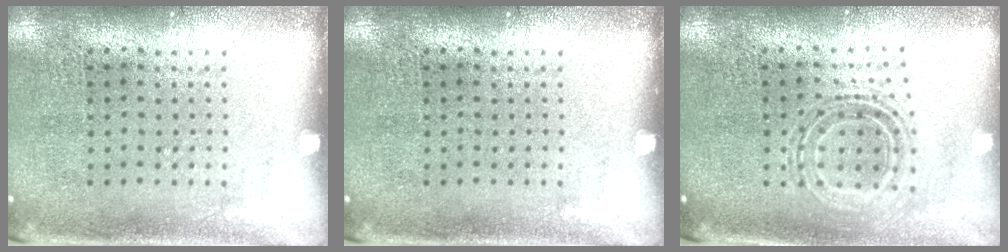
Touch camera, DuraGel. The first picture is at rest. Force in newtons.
{"total": 0.0}
{"total": 0.8, "press": 0.8, "slide": 0.3}